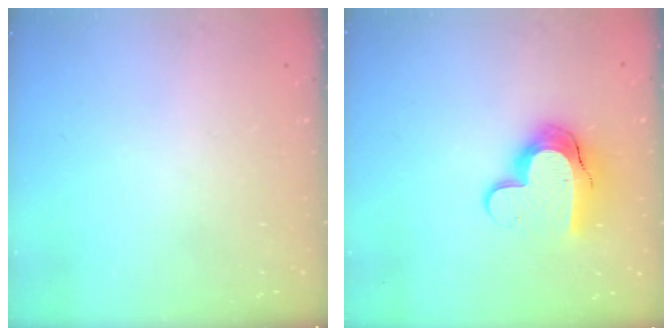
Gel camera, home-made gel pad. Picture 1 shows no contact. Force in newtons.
{"total": 13.0, "press": 13.0, "slide": 1.0}